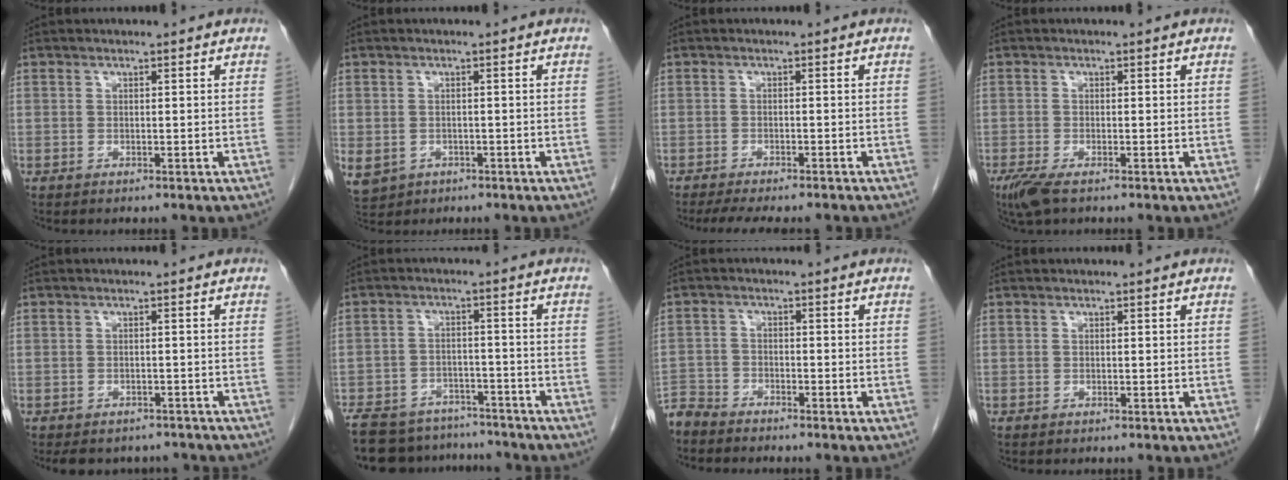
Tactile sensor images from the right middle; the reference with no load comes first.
{"total": 8.0, "force": [-3.2, 6.8, 2.8], "torque": [-0.083, -0.003, -0.041]}
{"total": 9.5, "force": [-8.2, 1.8, 4.3], "torque": [-0.058, -0.010, -0.112]}
{"total": 3.3, "force": [-2.2, 0.8, 2.4], "torque": [-0.055, -0.011, -0.041]}
{"total": 7.5, "force": [-6.6, 3.2, 1.3], "torque": [-0.012, 0.006, -0.078]}
{"total": 15.7, "force": [-13.7, 6.0, 4.9], "torque": [-0.105, 0.003, -0.192]}
{"total": 4.3, "force": [-4.2, 0.8, -0.1], "torque": [0.010, -0.011, -0.084]}
{"total": 0.0}